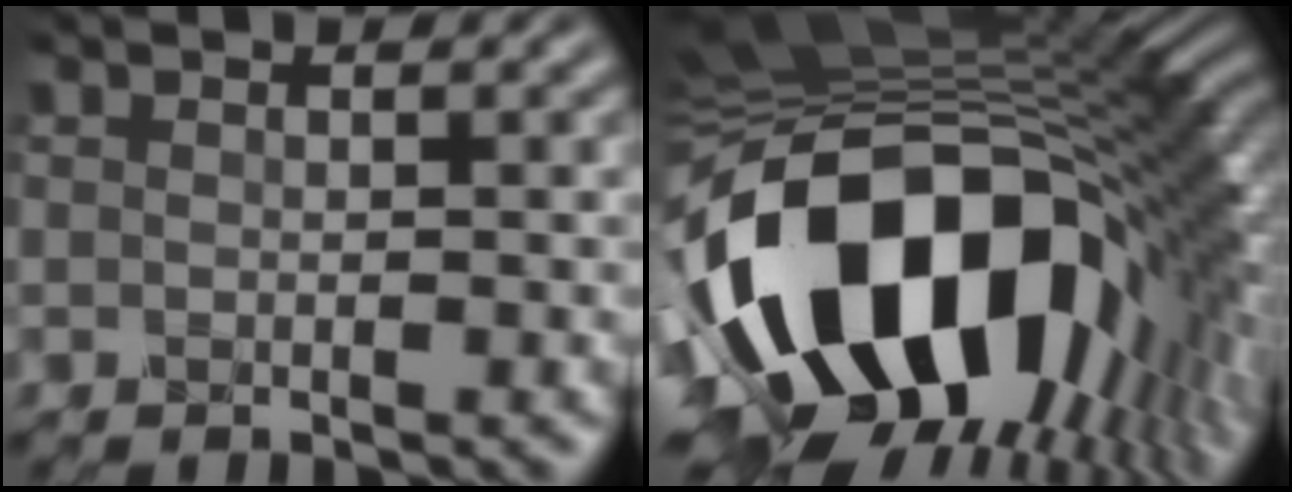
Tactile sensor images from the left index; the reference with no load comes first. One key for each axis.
{"total": 19.5, "fx": -4.3, "fy": 12.1, "fz": 14.7, "tx": -0.279, "ty": -0.017, "tz": -0.068}